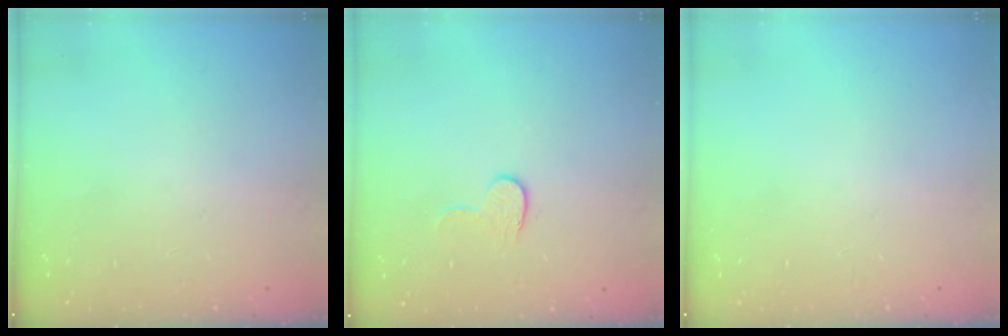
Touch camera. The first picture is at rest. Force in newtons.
{"total": 5.4, "press": 5.4, "slide": 0.5}
{"total": 0.0}